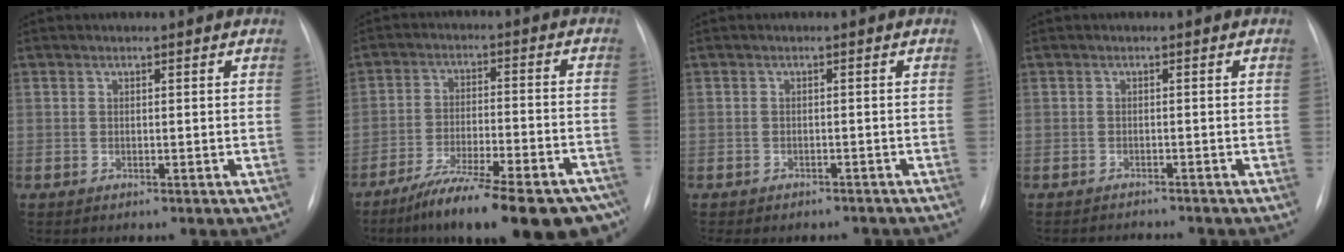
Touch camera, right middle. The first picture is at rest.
{"total": 21.4, "force": [-16.5, 3.8, 13.0], "torque": [-0.143, 0.000, -0.243]}
{"total": 7.0, "force": [-6.0, 3.1, 1.7], "torque": [-0.022, 0.007, -0.069]}
{"total": 2.8, "force": [-2.8, -0.2, 0.1], "torque": [0.001, -0.008, -0.039]}